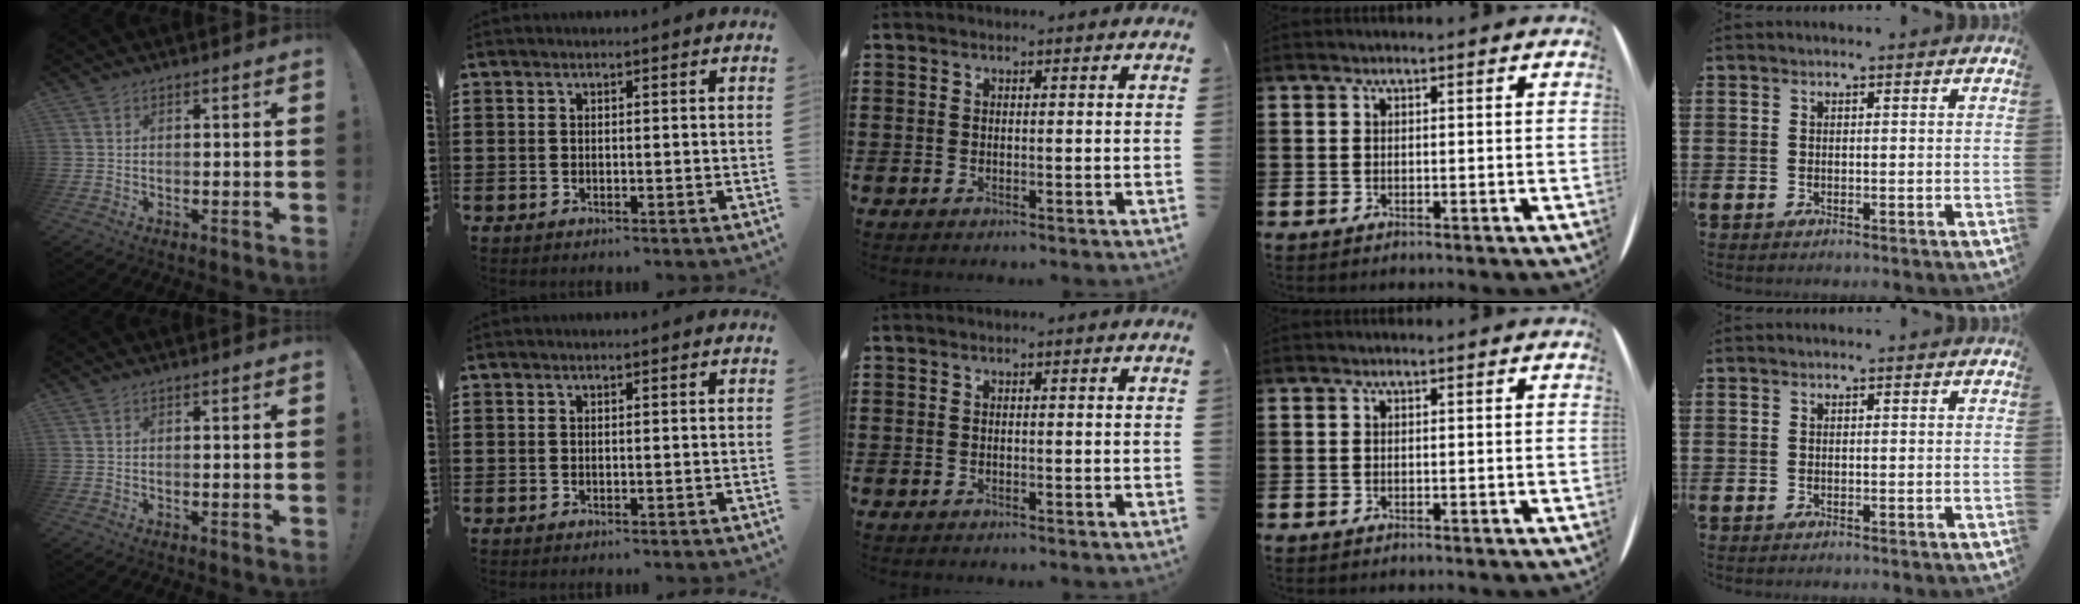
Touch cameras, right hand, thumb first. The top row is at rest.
{"thumb": {"total": 0.6, "force": [0.0, -0.3, 0.5], "torque": [-0.006, -0.002, -0.001]}}